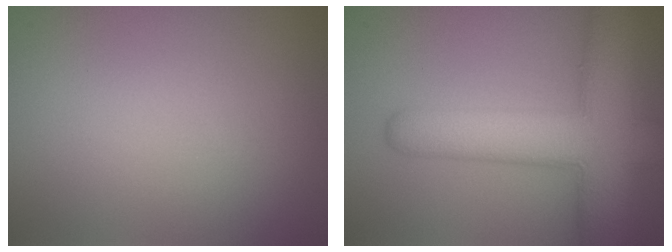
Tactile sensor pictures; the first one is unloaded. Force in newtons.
{"total": 9.5, "press": 9.5, "slide": 0.8}